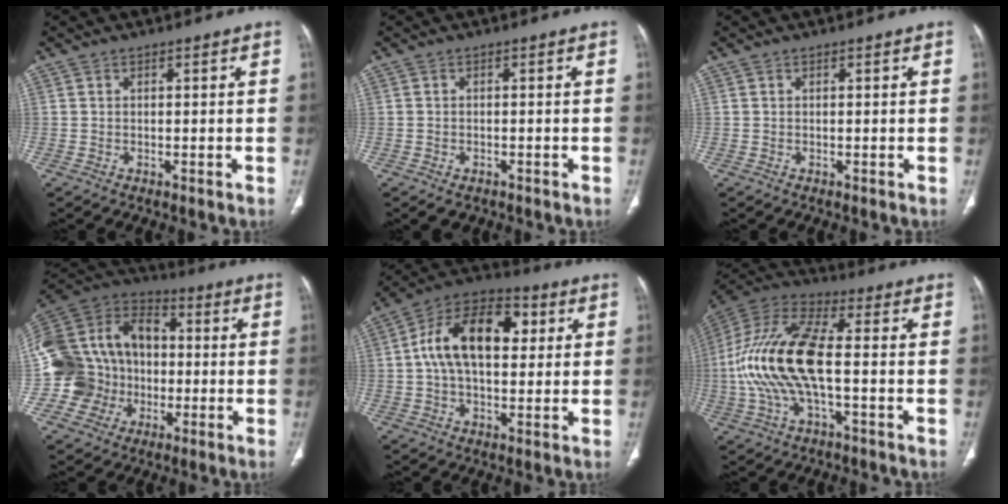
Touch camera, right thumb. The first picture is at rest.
{"total": 2.5, "force": [-1.5, 1.6, 1.1], "torque": [-0.012, 0.005, -0.014]}
{"total": 0.0}
{"total": 22.8, "force": [-1.9, 19.0, 12.5], "torque": [-0.253, 0.057, -0.032]}
{"total": 17.0, "force": [3.0, 10.0, 13.4], "torque": [-0.213, 0.026, 0.043]}
{"total": 18.5, "force": [-1.6, 7.2, 16.9], "torque": [-0.366, 0.030, -0.034]}